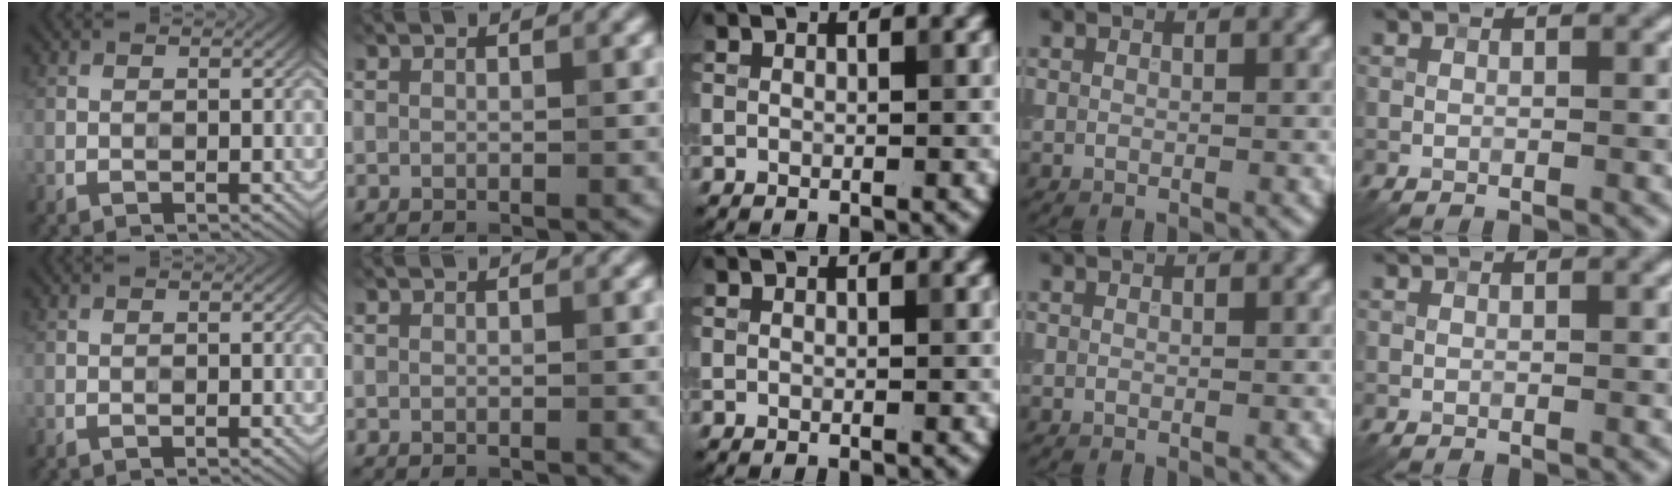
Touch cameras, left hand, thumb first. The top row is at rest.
{}